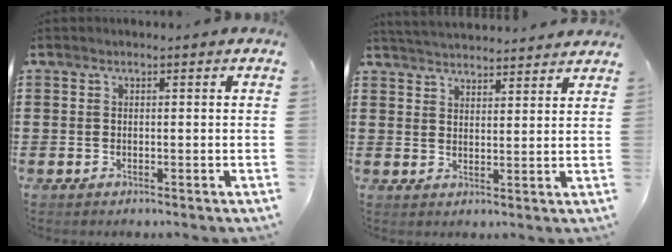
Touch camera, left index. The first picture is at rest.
{"total": 3.5, "force": [3.5, -0.2, 0.0], "torque": [-0.011, -0.017, 0.063]}